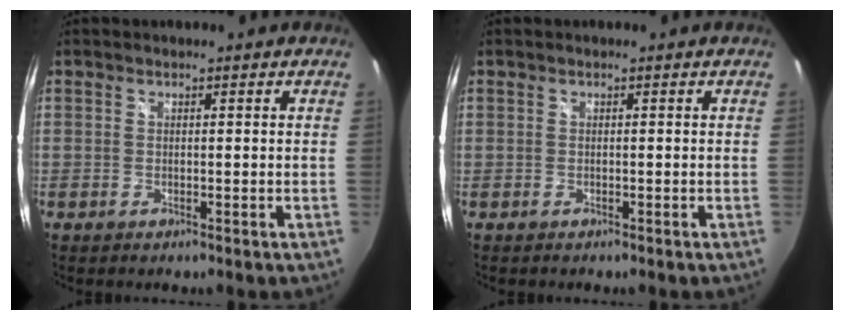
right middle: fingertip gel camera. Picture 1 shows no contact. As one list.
[{"total": 0.0}]